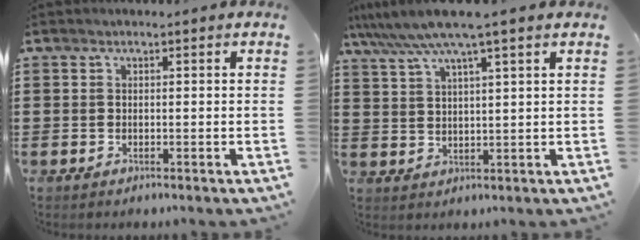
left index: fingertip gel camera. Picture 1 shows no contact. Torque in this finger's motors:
{"motor_torque": [1.64, -0.52, 1.05, 0.21]}